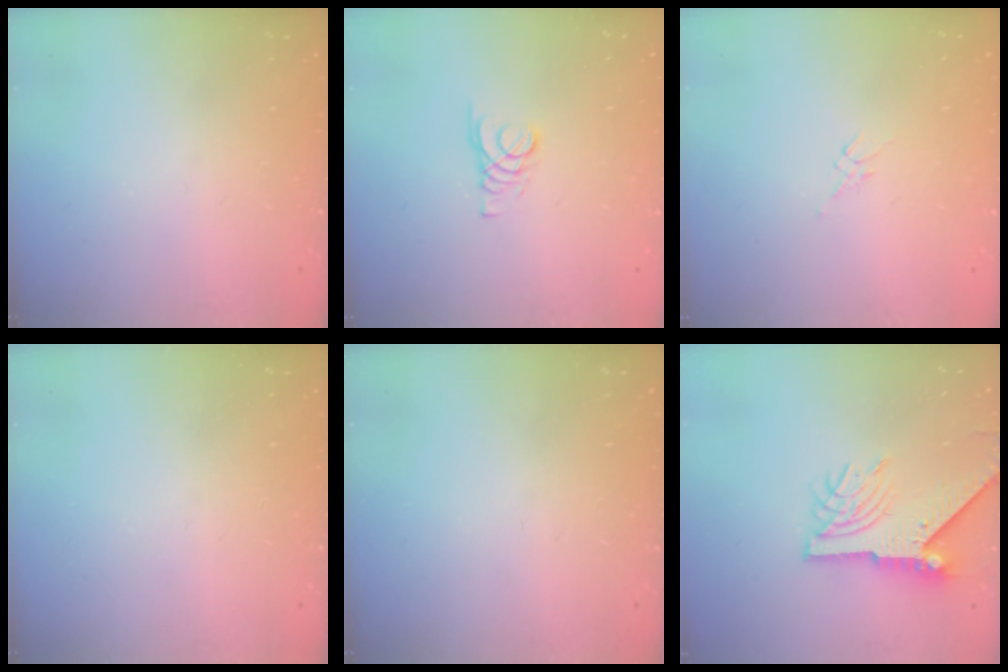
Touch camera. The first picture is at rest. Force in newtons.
{"total": 1.8, "press": 1.8, "slide": 0.2}
{"total": 3.5, "press": 3.4, "slide": 0.8}
{"total": 0.0}
{"total": 0.0}
{"total": 9.2, "press": 9.1, "slide": 1.3}